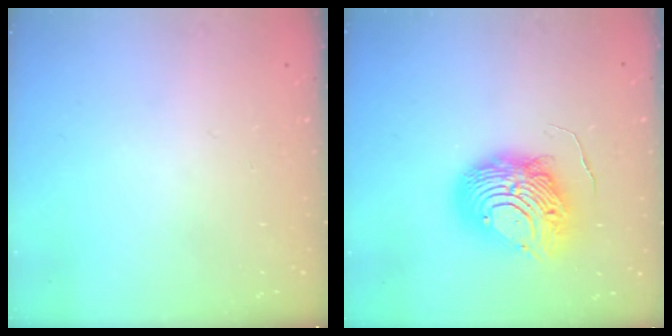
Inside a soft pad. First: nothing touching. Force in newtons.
{"total": 12.2, "press": 12.2, "slide": 1.2}